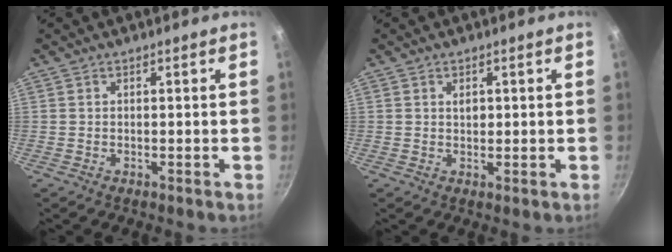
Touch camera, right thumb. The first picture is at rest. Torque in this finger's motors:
{"motor_torque": [-0.15, 0.31, -0.04, 0.14, 0.03]}